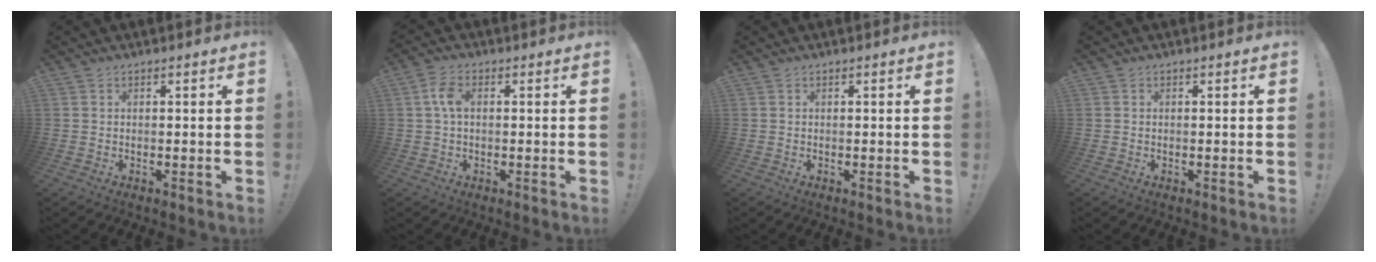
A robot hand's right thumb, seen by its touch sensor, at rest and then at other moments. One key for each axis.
{"total": 5.1, "fx": 0.6, "fy": 3.0, "fz": 4.1, "tx": -0.076, "ty": 0.007, "tz": 0.010}
{"total": 0.0}
{"total": 0.0}